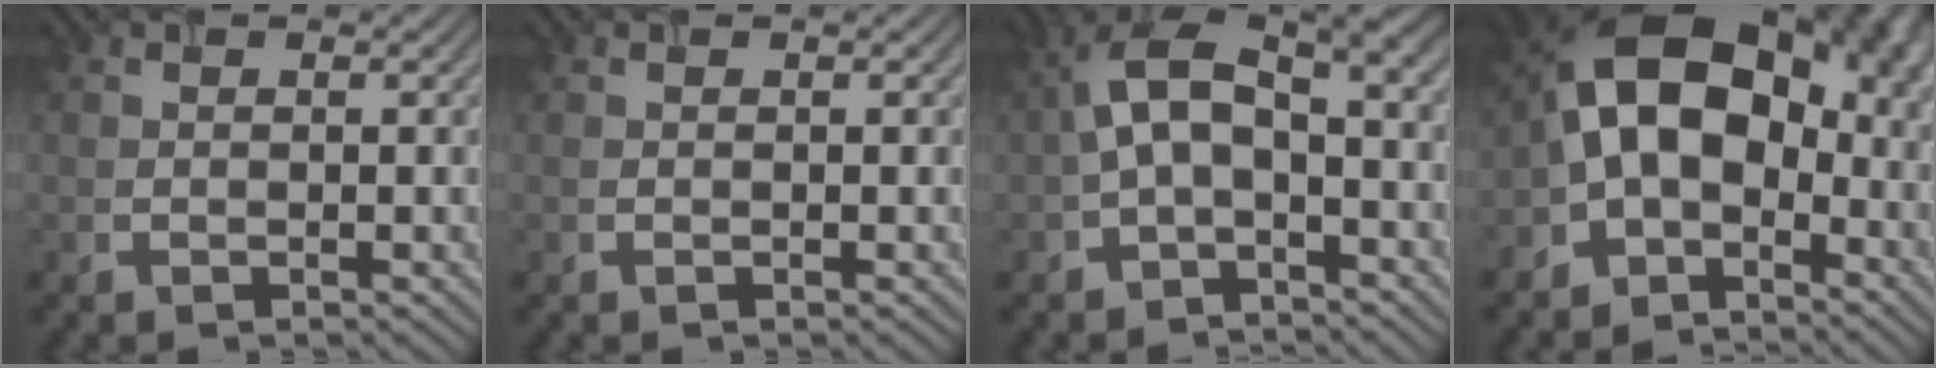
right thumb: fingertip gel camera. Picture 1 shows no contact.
{"total": 0.0}
{"total": 7.9, "force": [-0.1, 4.0, 6.8], "torque": [-0.139, 0.022, -0.010]}
{"total": 12.9, "force": [-2.3, 8.3, 9.6], "torque": [-0.171, 0.016, -0.053]}